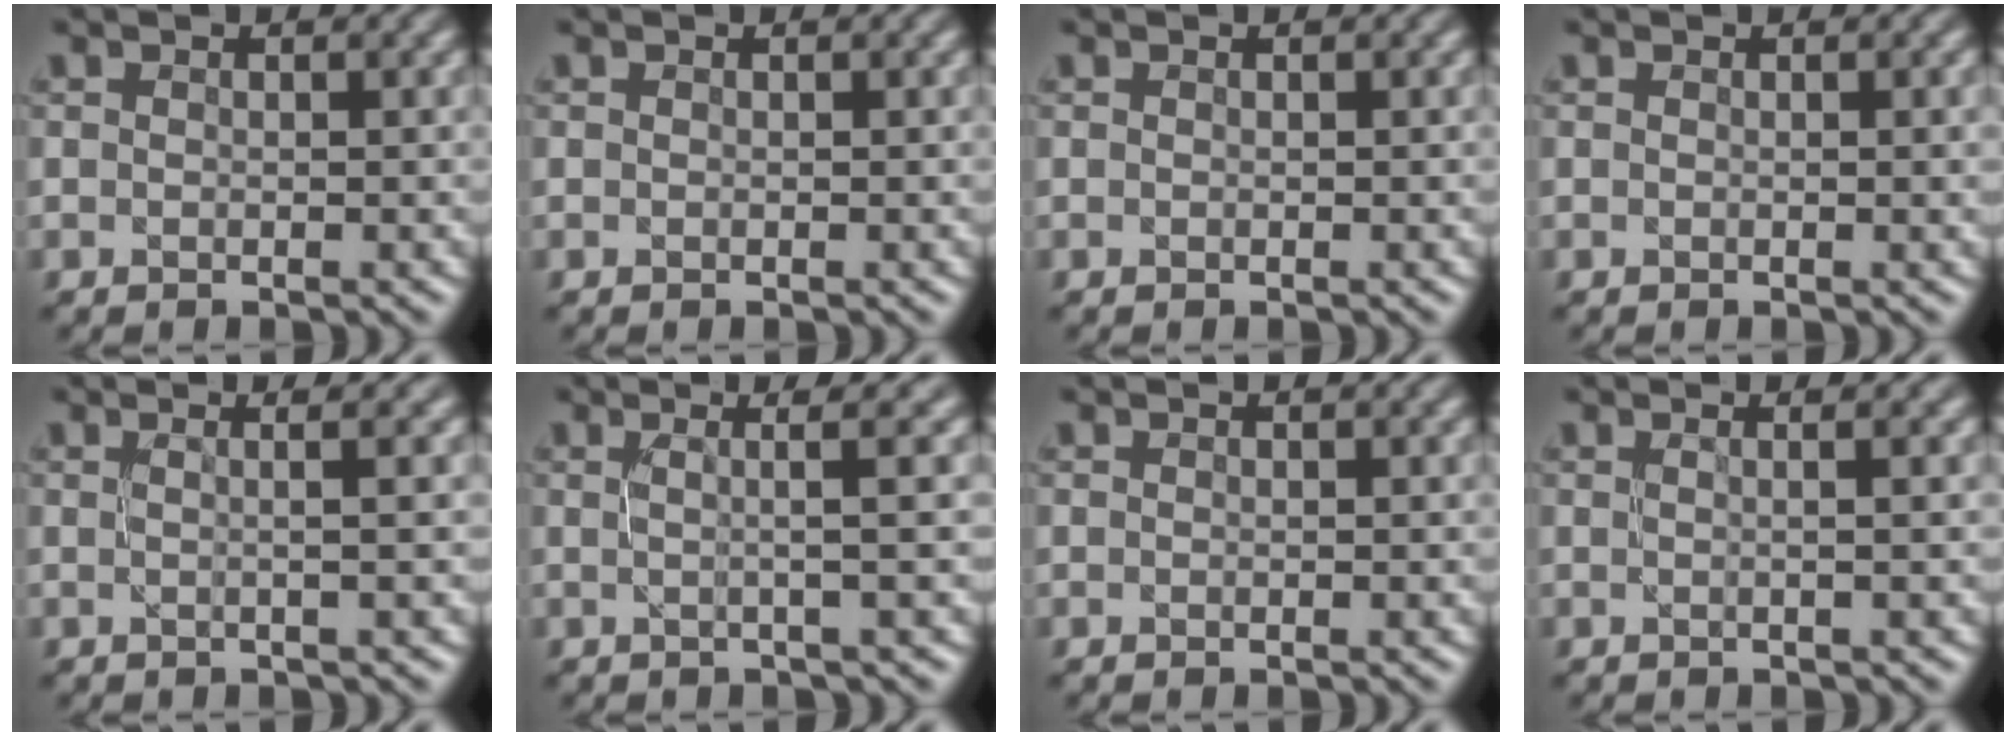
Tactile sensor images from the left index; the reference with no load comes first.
{"total": 0.0}
{"total": 0.0}
{"total": 1.8, "force": [-0.1, 1.0, 1.5], "torque": [-0.017, -0.003, 0.000]}
{"total": 2.3, "force": [0.8, 0.6, 2.1], "torque": [-0.017, 0.007, -0.010]}
{"total": 2.7, "force": [0.6, 0.1, 2.6], "torque": [-0.029, 0.001, 0.002]}
{"total": 0.0}
{"total": 1.4, "force": [0.5, 0.2, 1.2], "torque": [-0.010, 0.002, -0.003]}